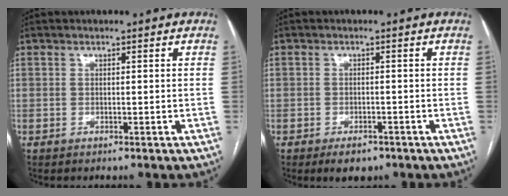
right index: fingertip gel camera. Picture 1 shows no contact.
{"total": 3.2, "force": [-2.1, 1.8, 1.6], "torque": [-0.026, -0.001, -0.024]}